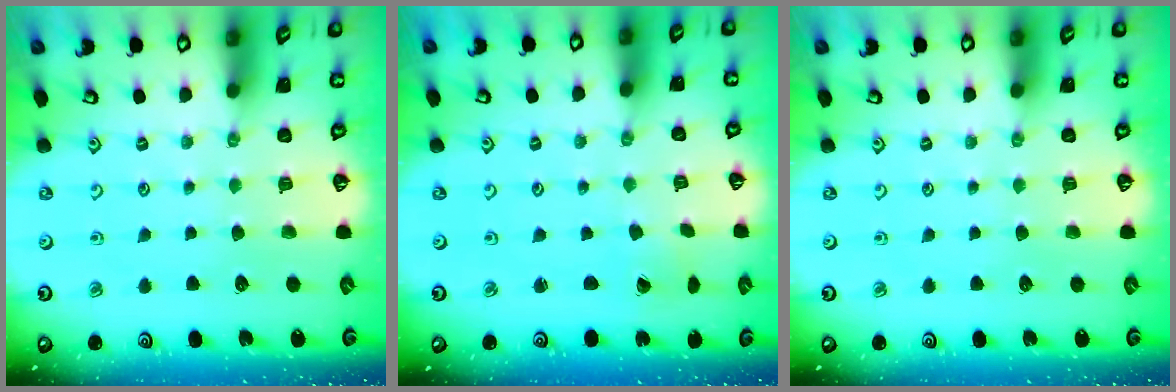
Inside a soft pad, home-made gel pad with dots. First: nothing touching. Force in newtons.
{"total": 0.0}
{"total": 0.0}